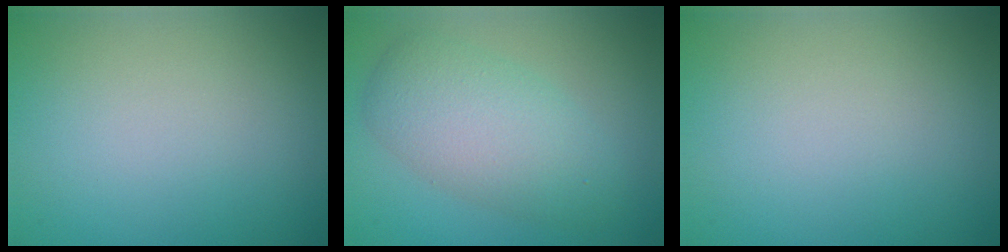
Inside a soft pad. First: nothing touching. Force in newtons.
{"total": 5.6, "press": 5.6, "slide": 0.2}
{"total": 0.0}